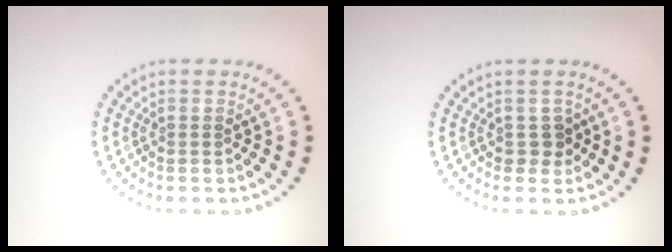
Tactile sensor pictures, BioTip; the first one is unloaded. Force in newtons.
{"total": 1.3, "press": 1.1, "slide": 0.6}